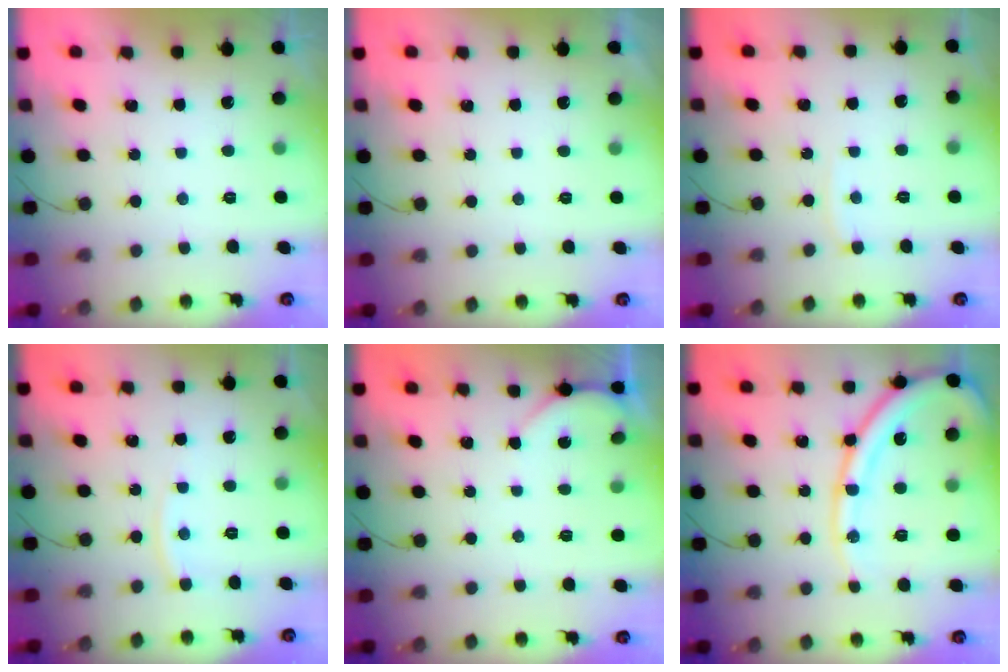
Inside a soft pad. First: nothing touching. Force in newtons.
{"total": 1.0, "press": 1.0, "slide": 0.1}
{"total": 3.8, "press": 3.7, "slide": 0.6}
{"total": 3.8, "press": 3.8, "slide": 0.1}
{"total": 1.8, "press": 1.8, "slide": 0.2}
{"total": 15.7, "press": 15.5, "slide": 2.3}